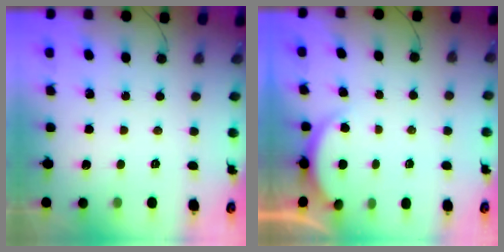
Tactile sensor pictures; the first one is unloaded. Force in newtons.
{"total": 2.2, "press": 2.2, "slide": 0.6}